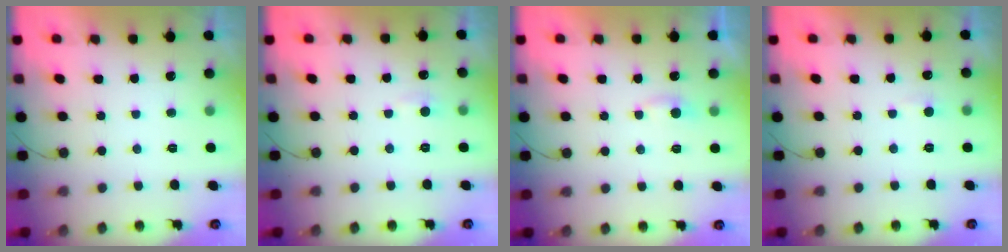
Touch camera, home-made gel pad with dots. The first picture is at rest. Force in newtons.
{"total": 4.5, "press": 4.5, "slide": 0.6}
{"total": 3.1, "press": 3.0, "slide": 0.4}
{"total": 4.1, "press": 4.0, "slide": 0.5}